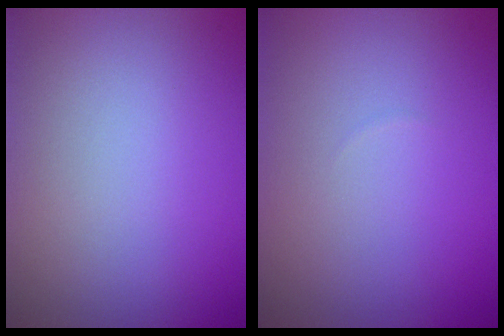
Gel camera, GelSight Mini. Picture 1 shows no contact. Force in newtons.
{"total": 0.0}